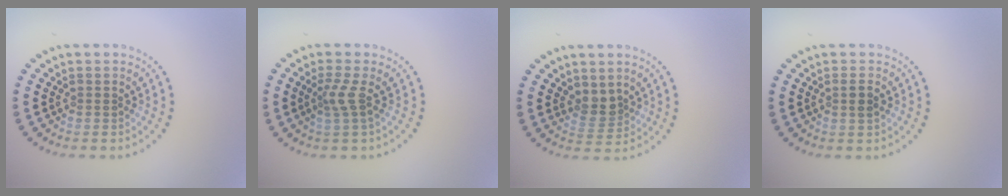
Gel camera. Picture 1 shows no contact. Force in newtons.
{"total": 1.9, "press": 1.4, "slide": 1.4}
{"total": 2.1, "press": 1.6, "slide": 1.4}
{"total": 1.2, "press": 1.1, "slide": 0.4}